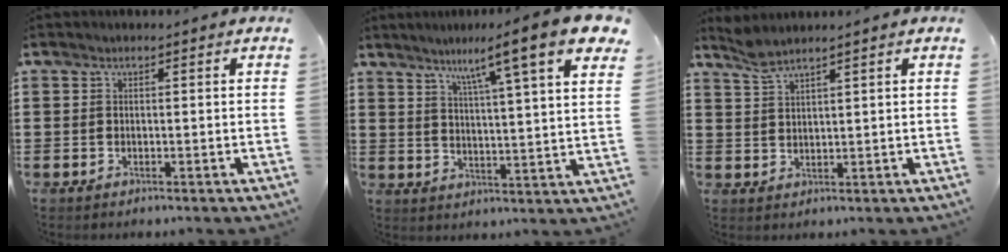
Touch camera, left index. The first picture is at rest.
{"total": 10.5, "force": [7.3, 0.4, 7.5], "torque": [-0.137, -0.040, 0.109]}
{"total": 2.8, "force": [2.4, 0.2, 1.4], "torque": [-0.034, 0.001, 0.045]}